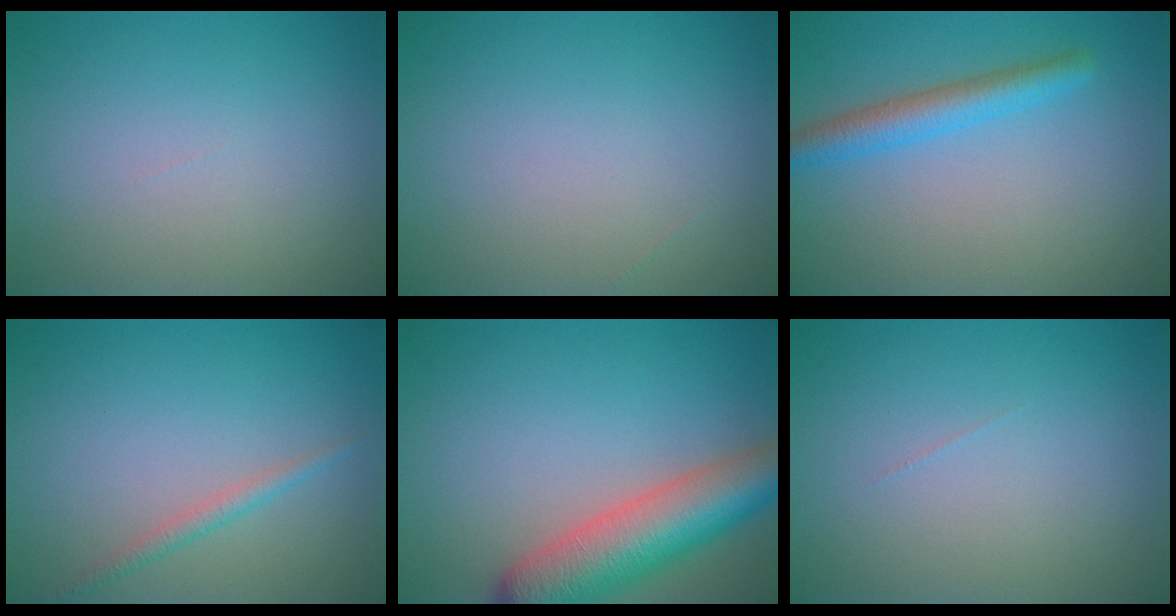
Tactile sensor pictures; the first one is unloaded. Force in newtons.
{"total": 0.0}
{"total": 3.3, "press": 3.3, "slide": 0.1}
{"total": 1.4, "press": 1.4, "slide": 0.0}
{"total": 8.1, "press": 8.1, "slide": 0.5}
{"total": 0.0}